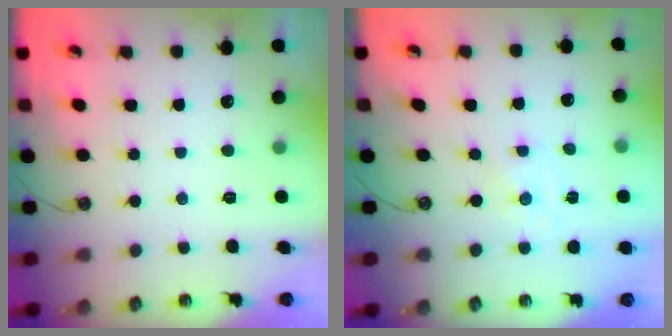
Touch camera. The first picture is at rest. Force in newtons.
{"total": 0.0}